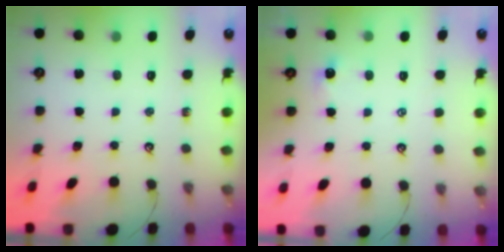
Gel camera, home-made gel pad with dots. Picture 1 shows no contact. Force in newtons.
{"total": 0.5, "press": 0.4, "slide": 0.3}